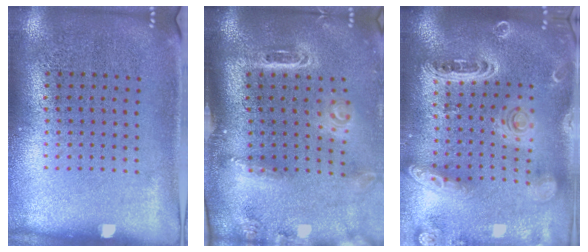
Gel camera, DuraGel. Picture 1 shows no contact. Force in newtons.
{"total": 3.0, "press": 2.1, "slide": 2.1}
{"total": 2.3, "press": 2.1, "slide": 0.9}